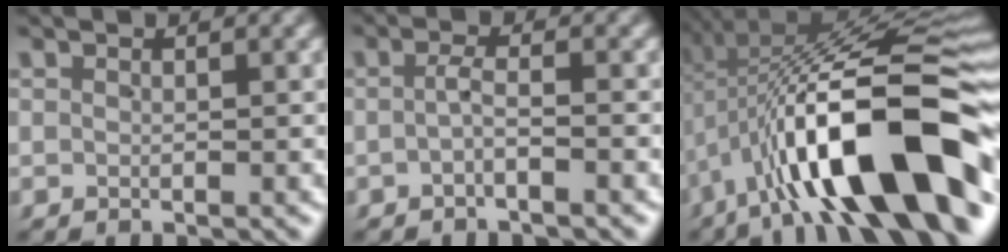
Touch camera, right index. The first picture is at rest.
{"total": 1.4, "force": [-1.2, -0.2, 0.8], "torque": [-0.016, -0.005, -0.023]}
{"total": 15.2, "force": [-4.1, 6.3, 13.3], "torque": [-0.220, -0.007, -0.047]}